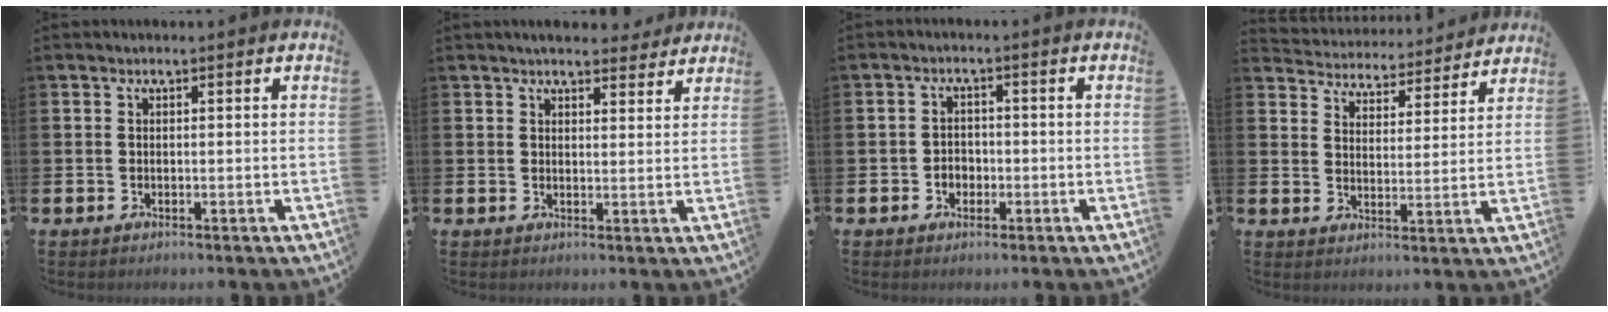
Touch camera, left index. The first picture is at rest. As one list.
[{"total": 3.9, "force": [3.8, 0.8, 0.4], "torque": [-0.003, -0.019, 0.068]}, {"total": 2.1, "force": [-0.8, 1.8, 0.9], "torque": [-0.006, 0.000, -0.021]}, {"total": 4.6, "force": [4.4, 1.0, -0.3], "torque": [-0.014, -0.044, 0.073]}]